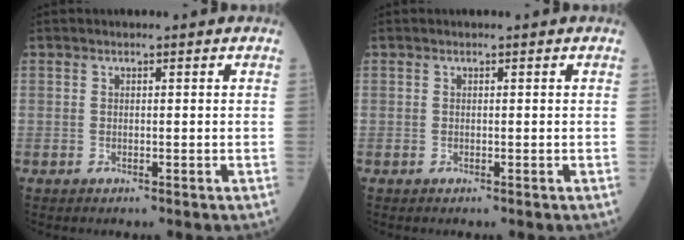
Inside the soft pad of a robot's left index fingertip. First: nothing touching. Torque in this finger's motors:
{"motor_torque": [0.00, 0.00, 0.00, 0.00]}